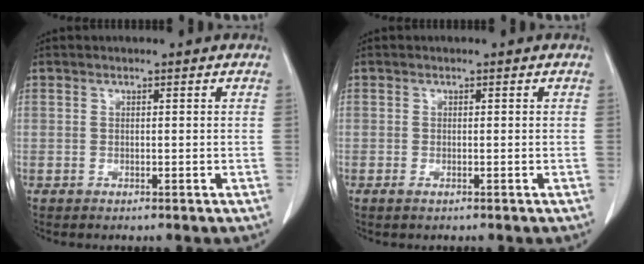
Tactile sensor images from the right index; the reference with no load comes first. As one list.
[{"total": 0.7, "force": [-0.4, 0.1, 0.5], "torque": [-0.009, -0.001, -0.006]}]